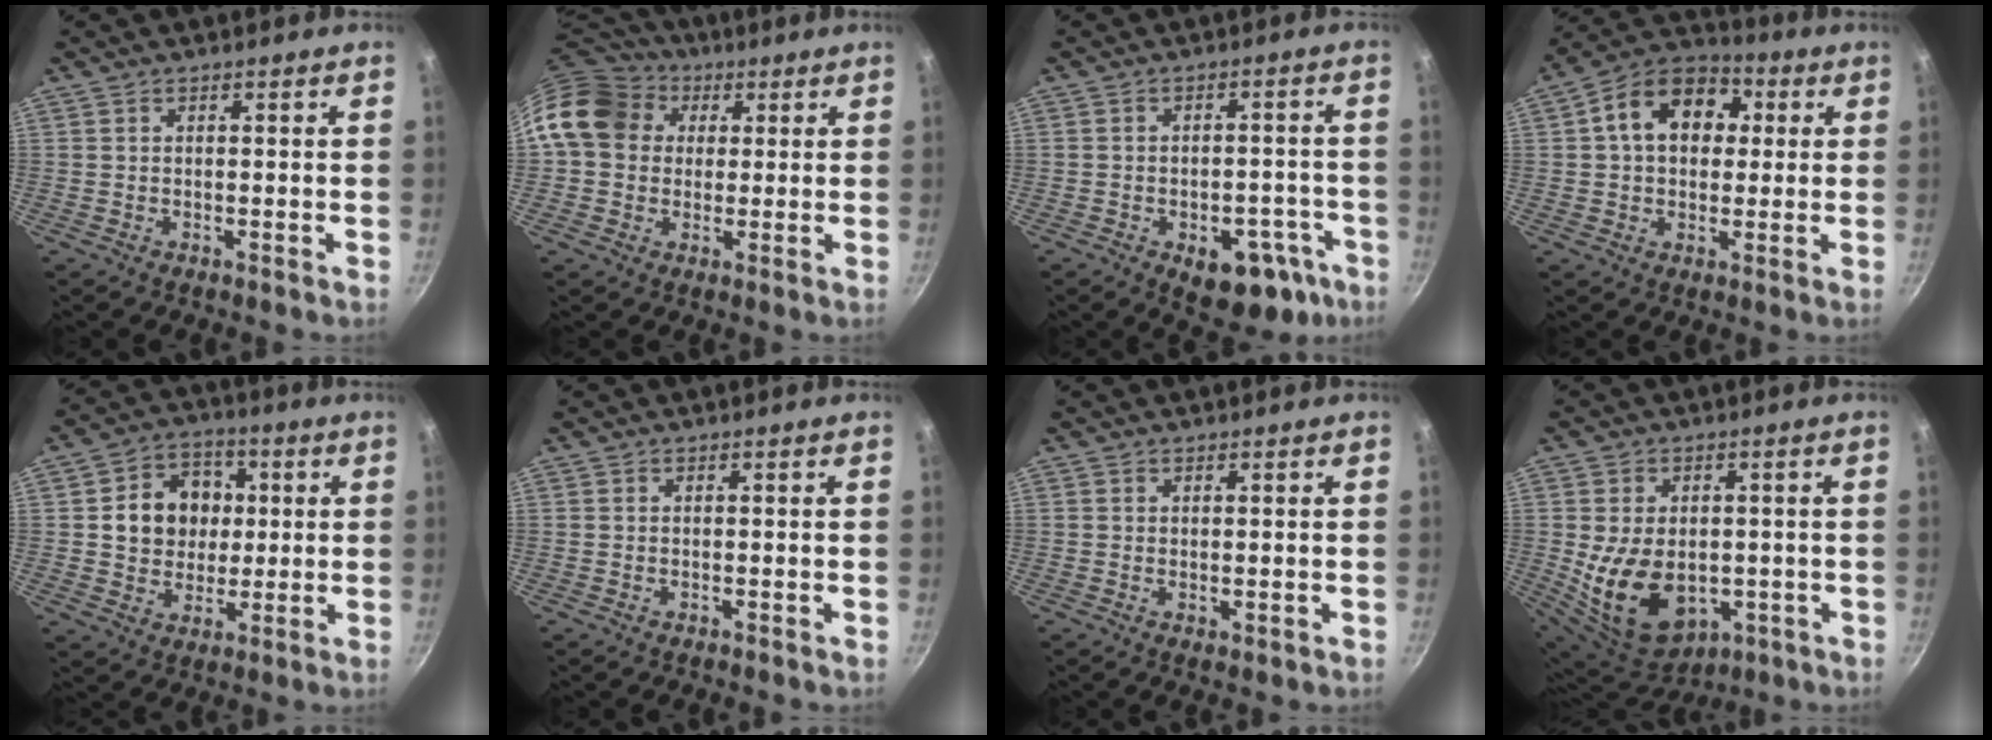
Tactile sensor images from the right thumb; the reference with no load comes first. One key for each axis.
{"total": 14.0, "fx": 3.4, "fy": 11.8, "fz": 6.8, "tx": -0.098, "ty": 0.025, "tz": 0.047}
{"total": 12.9, "fx": -6.3, "fy": 7.6, "fz": 8.3, "tx": -0.052, "ty": 0.031, "tz": -0.069}
{"total": 14.5, "fx": 2.9, "fy": 10.6, "fz": 9.4, "tx": -0.120, "ty": 0.026, "tz": 0.028}
{"total": 12.0, "fx": 1.7, "fy": 10.3, "fz": 6.0, "tx": -0.058, "ty": 0.008, "tz": 0.024}
{"total": 0.0}
{"total": 0.7, "fx": 0.2, "fy": 0.3, "fz": 0.7, "tx": -0.009, "ty": -0.006, "tz": 0.001}
{"total": 15.5, "fx": -1.8, "fy": 10.8, "fz": 11.0, "tx": -0.178, "ty": -0.011, "tz": -0.005}